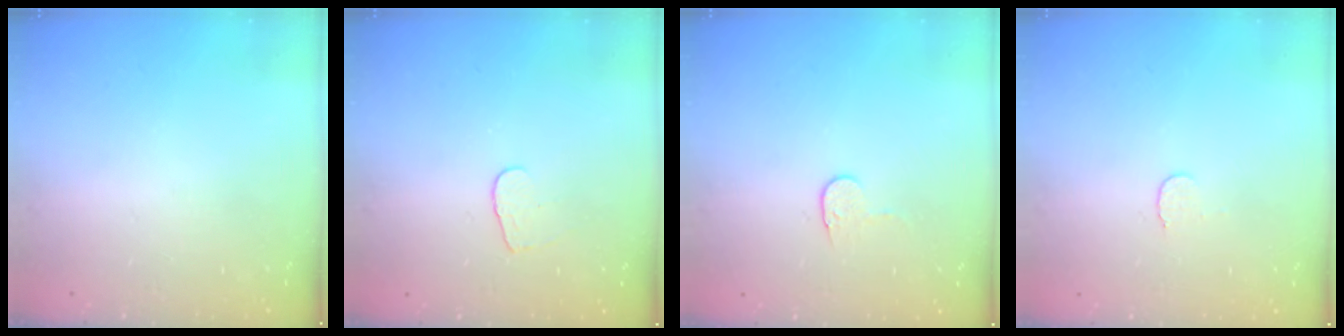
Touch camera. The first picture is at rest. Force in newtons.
{"total": 4.4, "press": 4.4, "slide": 0.3}
{"total": 3.8, "press": 3.7, "slide": 0.4}
{"total": 3.5, "press": 3.5, "slide": 0.3}